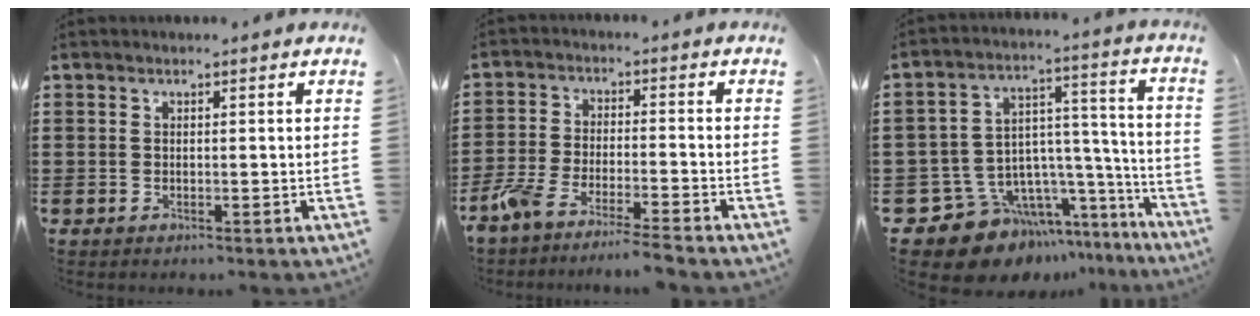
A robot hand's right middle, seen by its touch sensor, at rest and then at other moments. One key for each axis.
{"total": 5.7, "fx": -5.3, "fy": -0.4, "fz": 2.0, "tx": -0.059, "ty": -0.019, "tz": -0.111}
{"total": 11.3, "fx": -9.0, "fy": 6.3, "fz": 2.9, "tx": -0.082, "ty": 0.004, "tz": -0.166}